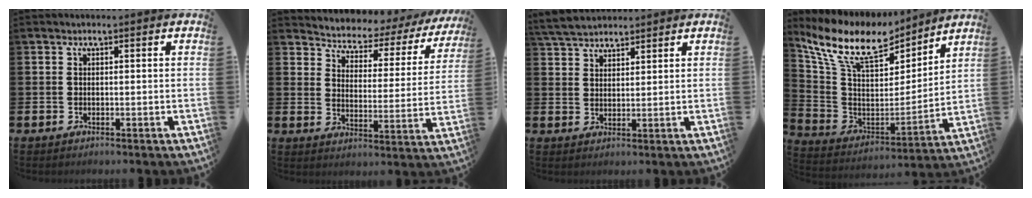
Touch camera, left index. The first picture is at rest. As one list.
[{"total": 4.0, "force": [3.6, 1.6, 0.0], "torque": [-0.032, -0.037, 0.053]}, {"total": 4.4, "force": [4.3, 1.1, 0.5], "torque": [-0.022, -0.015, 0.079]}, {"total": 11.9, "force": [9.8, 4.6, 4.9], "torque": [-0.153, -0.053, 0.176]}]